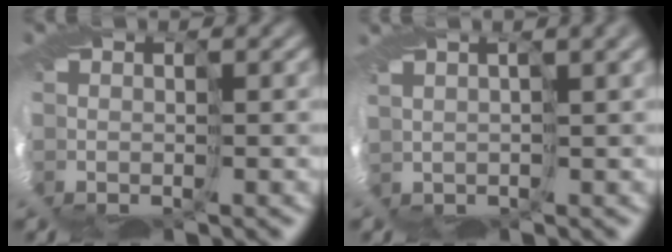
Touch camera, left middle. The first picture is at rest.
{"total": 2.4, "force": [2.0, -0.9, 0.9], "torque": [-0.005, 0.017, 0.023]}